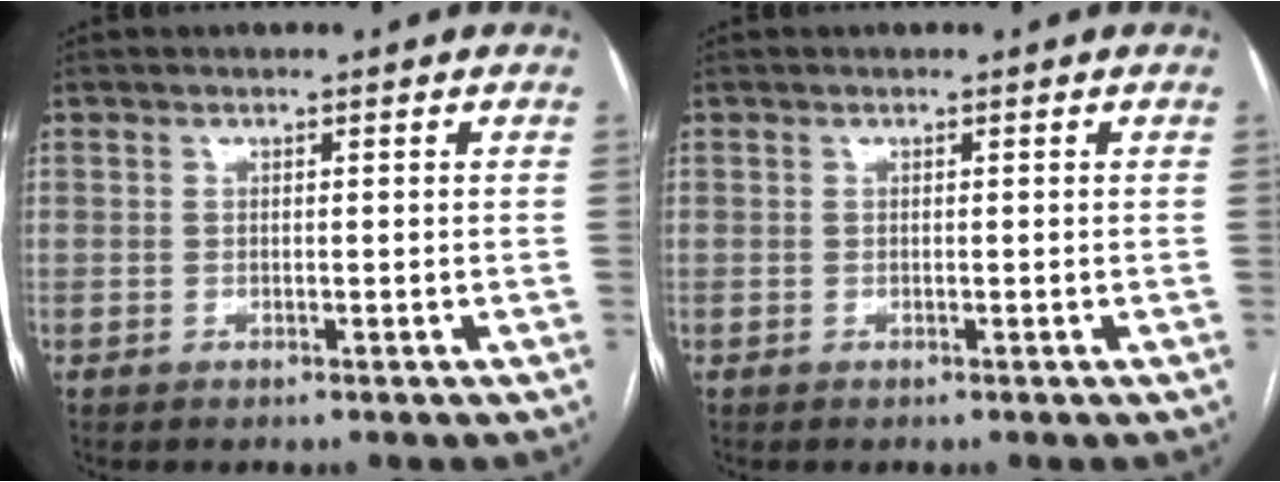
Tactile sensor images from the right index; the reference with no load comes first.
{"total": 0.0}